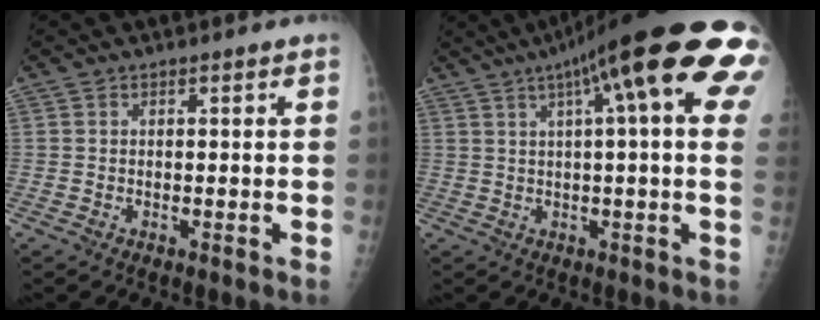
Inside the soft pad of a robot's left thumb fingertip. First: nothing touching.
{"total": 23.4, "force": [9.6, 4.4, 20.8], "torque": [-0.276, 0.034, 0.129]}